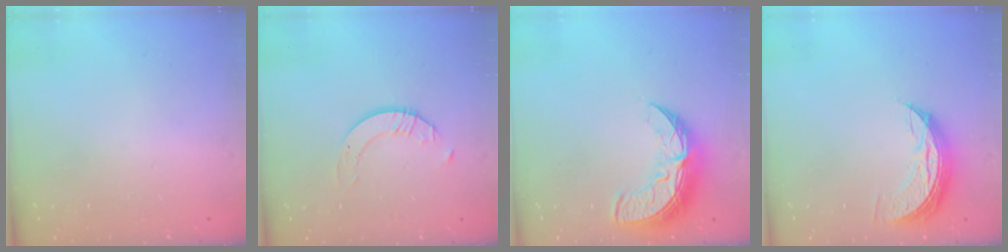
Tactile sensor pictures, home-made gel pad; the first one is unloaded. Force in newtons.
{"total": 2.0, "press": 2.0, "slide": 0.2}
{"total": 11.3, "press": 11.3, "slide": 0.8}
{"total": 7.6, "press": 7.6, "slide": 0.7}